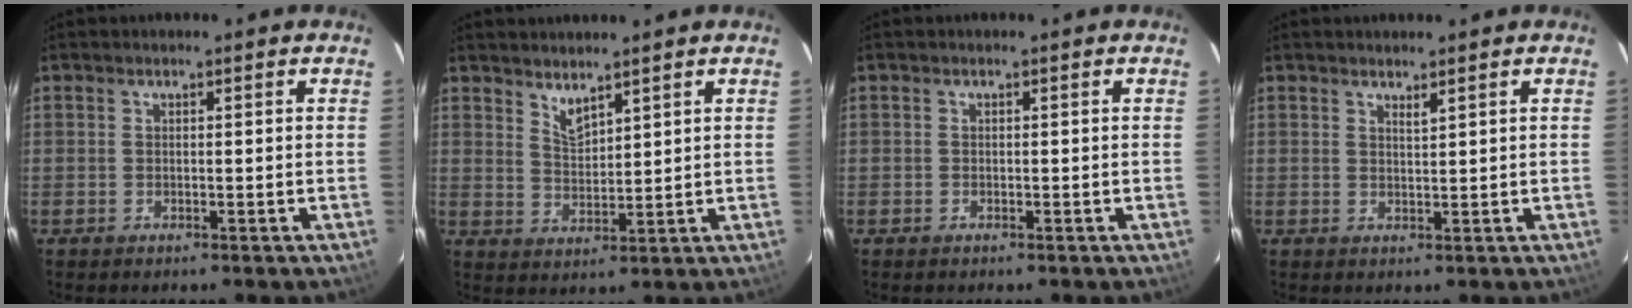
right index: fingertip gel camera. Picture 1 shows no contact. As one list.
[{"total": 3.9, "force": [3.3, 1.0, 1.7], "torque": [-0.030, -0.006, 0.060]}, {"total": 0.0}, {"total": 1.1, "force": [1.0, 0.1, 0.6], "torque": [-0.011, -0.002, 0.016]}]